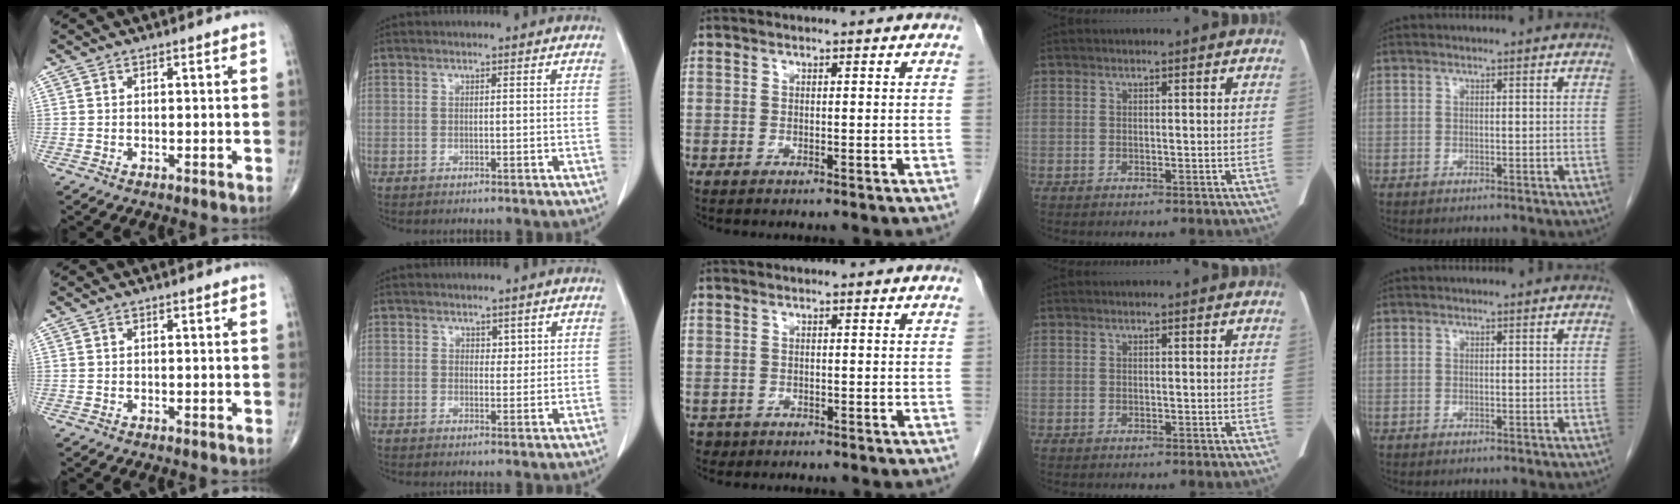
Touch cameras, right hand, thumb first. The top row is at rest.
{"index": {"total": 1.5, "force": [0.9, 1.0, 0.8], "torque": [-0.003, -0.005, 0.012]}, "middle": {"total": 1.6, "force": [-1.1, 1.1, 0.0], "torque": [-0.007, 0.002, -0.017]}}